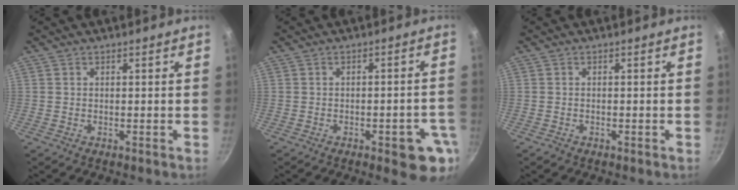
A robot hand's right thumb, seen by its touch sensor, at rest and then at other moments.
{"total": 8.3, "force": [-3.3, 2.9, 7.1], "torque": [-0.064, 0.014, -0.035]}
{"total": 0.5, "force": [-0.4, 0.3, 0.1], "torque": [-0.010, 0.005, -0.006]}